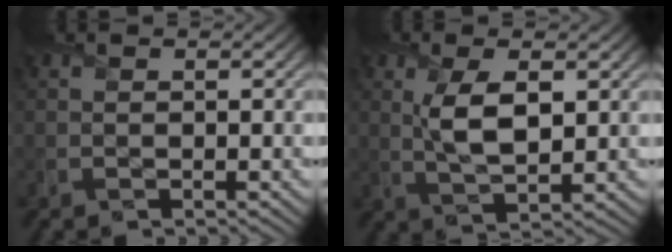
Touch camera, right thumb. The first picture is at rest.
{"total": 5.7, "force": [1.3, 2.3, 5.1], "torque": [-0.111, 0.000, 0.027]}